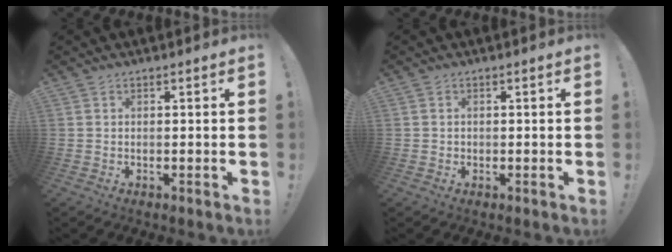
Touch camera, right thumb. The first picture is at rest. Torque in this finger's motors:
{"motor_torque": [0.26, 0.09, 0.08, -0.14, -0.06]}